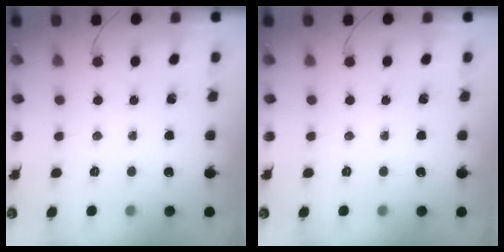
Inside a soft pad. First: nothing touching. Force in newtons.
{"total": 0.0}